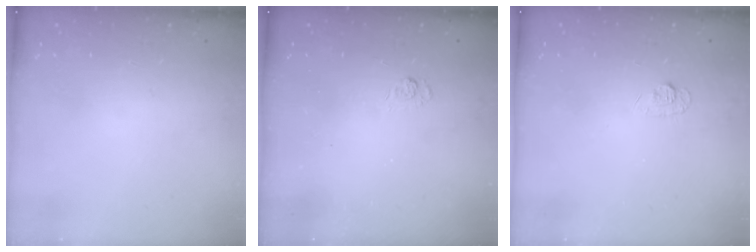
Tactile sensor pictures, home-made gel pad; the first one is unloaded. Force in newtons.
{"total": 3.0, "press": 2.6, "slide": 1.5}
{"total": 5.4, "press": 5.4, "slide": 0.6}